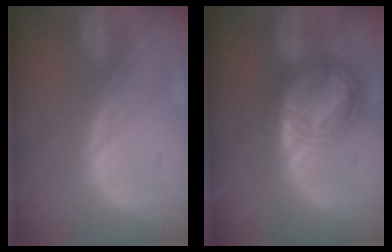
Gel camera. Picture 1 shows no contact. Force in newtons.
{"total": 8.9, "press": 8.9, "slide": 0.8}